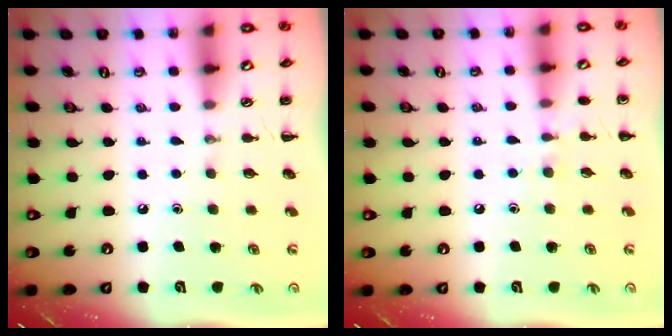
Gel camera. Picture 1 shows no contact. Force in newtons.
{"total": 5.8, "press": 5.5, "slide": 1.8}